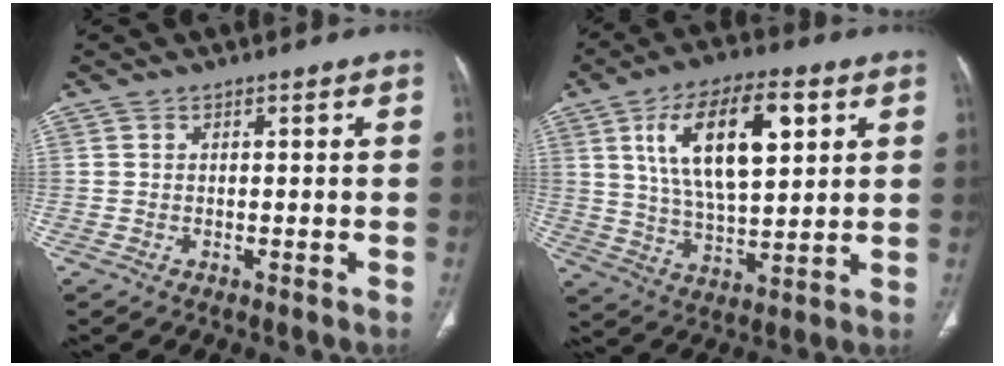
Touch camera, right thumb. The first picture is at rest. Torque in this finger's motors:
{"motor_torque": [-0.09, 3.37, 0.75, -0.06, 0.52]}